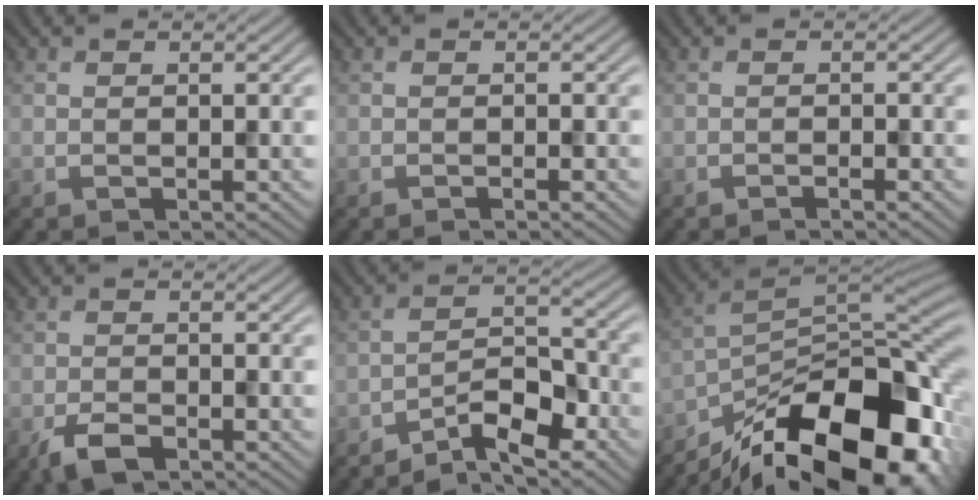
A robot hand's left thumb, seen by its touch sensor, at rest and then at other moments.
{"total": 0.5, "force": [-0.4, 0.0, 0.3], "torque": [-0.004, 0.002, -0.007]}
{"total": 0.8, "force": [-0.7, 0.0, 0.5], "torque": [-0.007, 0.002, -0.013]}
{"total": 3.3, "force": [-2.1, 1.4, 2.0], "torque": [-0.041, -0.004, -0.045]}
{"total": 6.5, "force": [-5.0, 1.8, 3.9], "torque": [-0.061, 0.013, -0.098]}
{"total": 19.1, "force": [-12.4, 8.1, 12.0], "torque": [-0.202, -0.042, -0.192]}